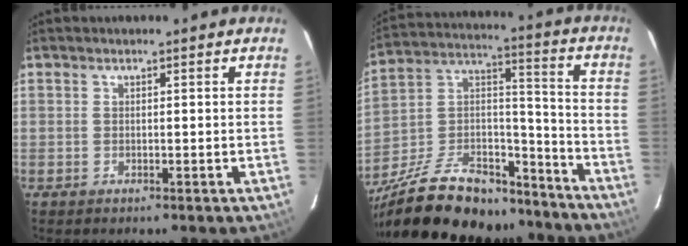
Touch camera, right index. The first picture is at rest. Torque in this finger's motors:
{"motor_torque": [1.01, -1.12, 1.02, 0.20]}